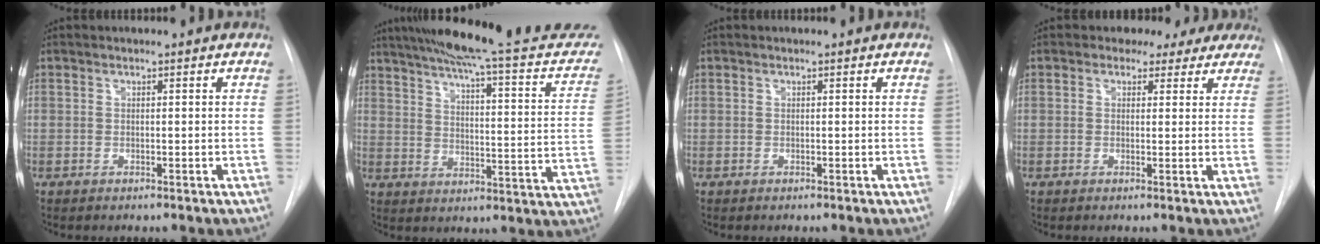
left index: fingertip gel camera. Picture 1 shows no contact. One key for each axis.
{"total": 26.5, "fx": 23.0, "fy": 2.6, "fz": 13.0, "tx": -0.190, "ty": -0.054, "tz": 0.283}
{"total": 0.0}
{"total": 6.8, "fx": 5.2, "fy": 4.2, "fz": 0.9, "tx": 0.012, "ty": 0.007, "tz": 0.040}